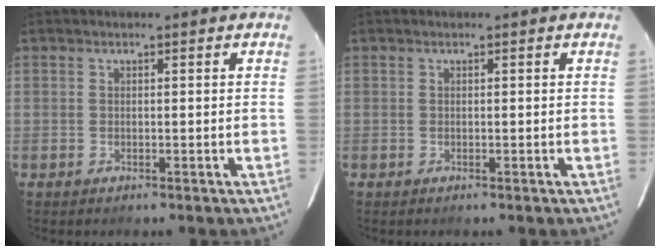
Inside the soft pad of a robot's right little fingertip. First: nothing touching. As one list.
[{"total": 0.0}]